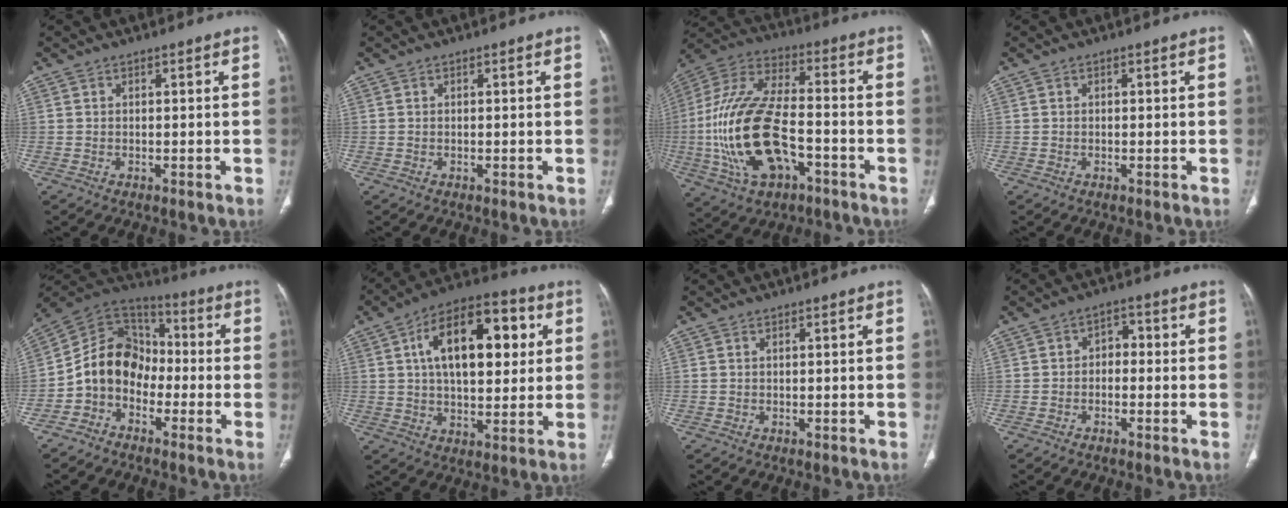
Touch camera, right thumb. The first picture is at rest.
{"total": 0.0}
{"total": 22.5, "force": [-5.4, 11.3, 18.7], "torque": [-0.396, 0.027, -0.091]}
{"total": 0.0}
{"total": 12.0, "force": [-3.5, 9.6, 6.3], "torque": [-0.090, 0.063, -0.080]}
{"total": 19.3, "force": [4.9, 10.1, 15.7], "torque": [-0.213, 0.013, 0.070]}
{"total": 0.0}
{"total": 3.4, "force": [-0.6, 2.4, 2.2], "torque": [-0.019, 0.022, -0.020]}